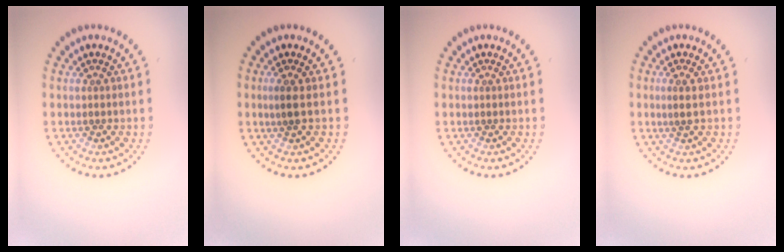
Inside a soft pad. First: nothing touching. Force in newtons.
{"total": 1.3, "press": 1.0, "slide": 0.8}
{"total": 0.0}
{"total": 1.1, "press": 0.9, "slide": 0.5}